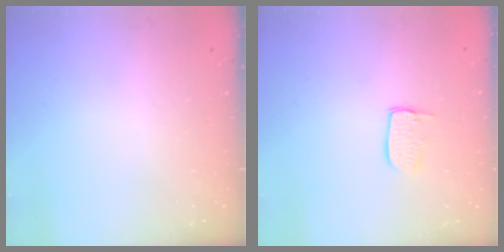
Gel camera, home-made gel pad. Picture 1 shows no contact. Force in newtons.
{"total": 6.3, "press": 6.3, "slide": 0.5}